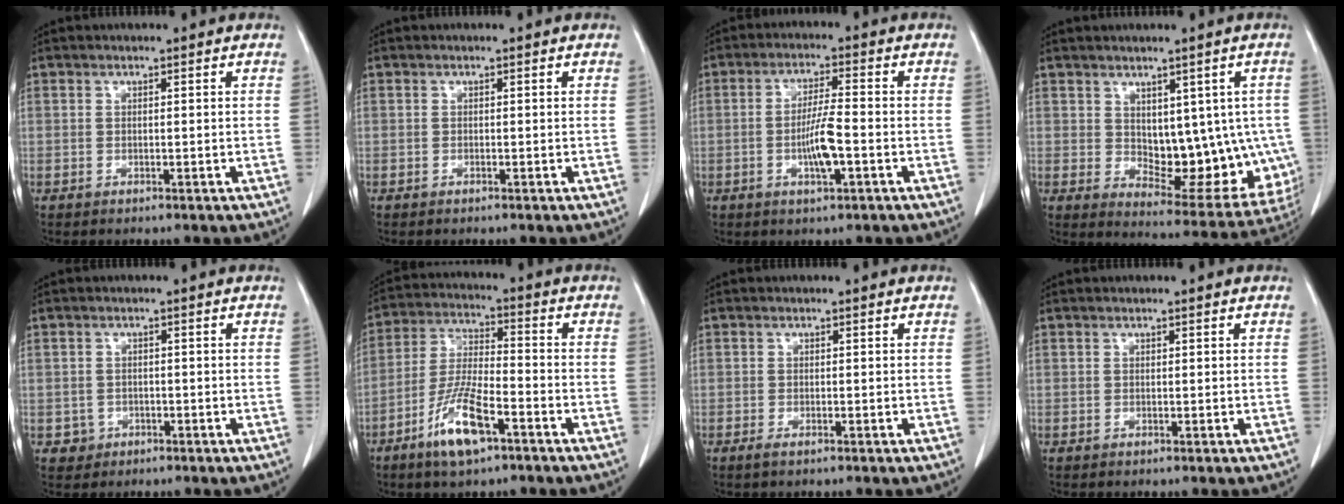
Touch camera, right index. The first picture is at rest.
{"total": 0.0}
{"total": 6.1, "force": [-1.6, 0.7, 5.9], "torque": [-0.115, 0.000, -0.027]}
{"total": 13.7, "force": [0.4, 7.4, 11.6], "torque": [-0.136, 0.001, 0.029]}
{"total": 2.2, "force": [-0.7, 2.1, -0.1], "torque": [0.011, 0.012, -0.007]}
{"total": 10.2, "force": [-5.6, 2.3, 8.3], "torque": [-0.170, -0.010, -0.104]}
{"total": 1.0, "force": [-0.7, 0.2, 0.7], "torque": [-0.014, -0.002, -0.012]}
{"total": 0.0}